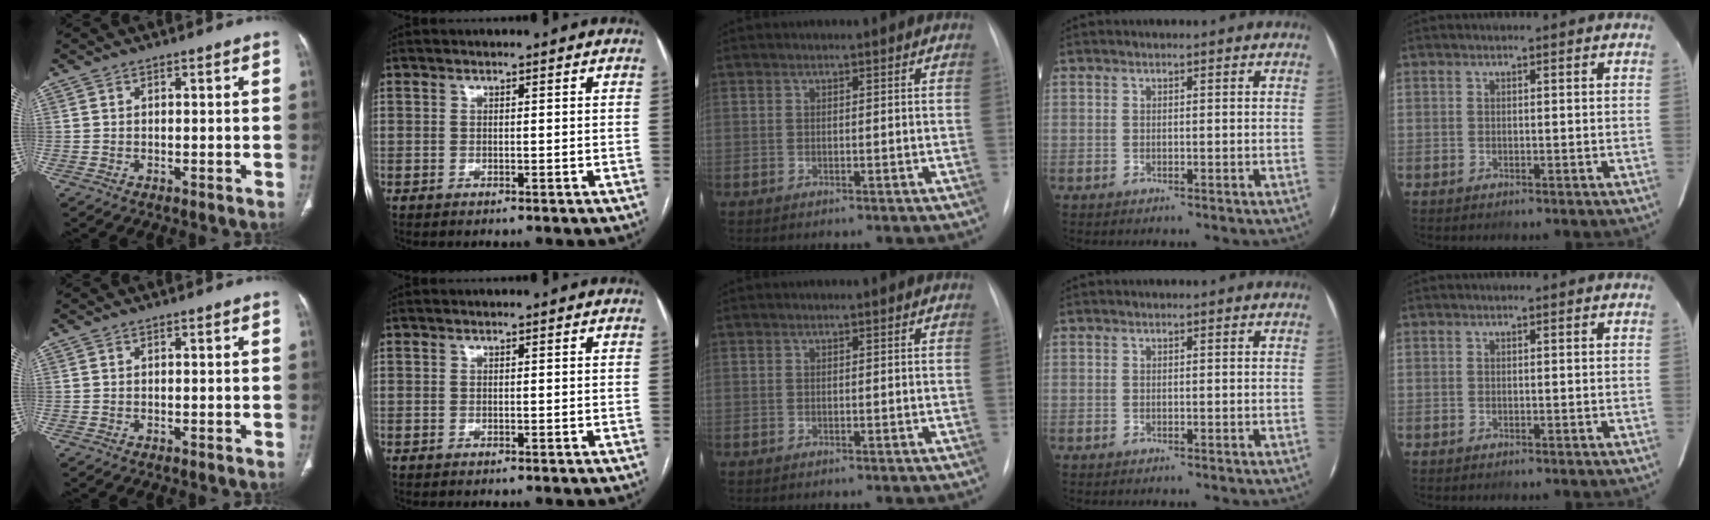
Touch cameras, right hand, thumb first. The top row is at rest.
{}